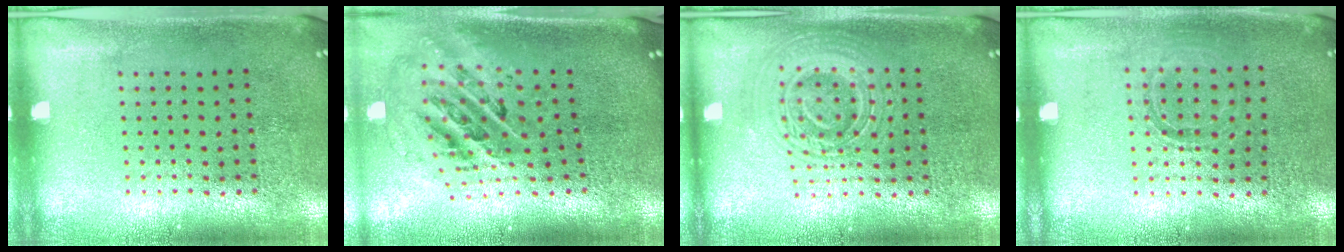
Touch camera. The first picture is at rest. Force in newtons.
{"total": 2.3, "press": 1.6, "slide": 1.7}
{"total": 2.8, "press": 2.8, "slide": 0.4}
{"total": 1.0, "press": 0.9, "slide": 0.4}